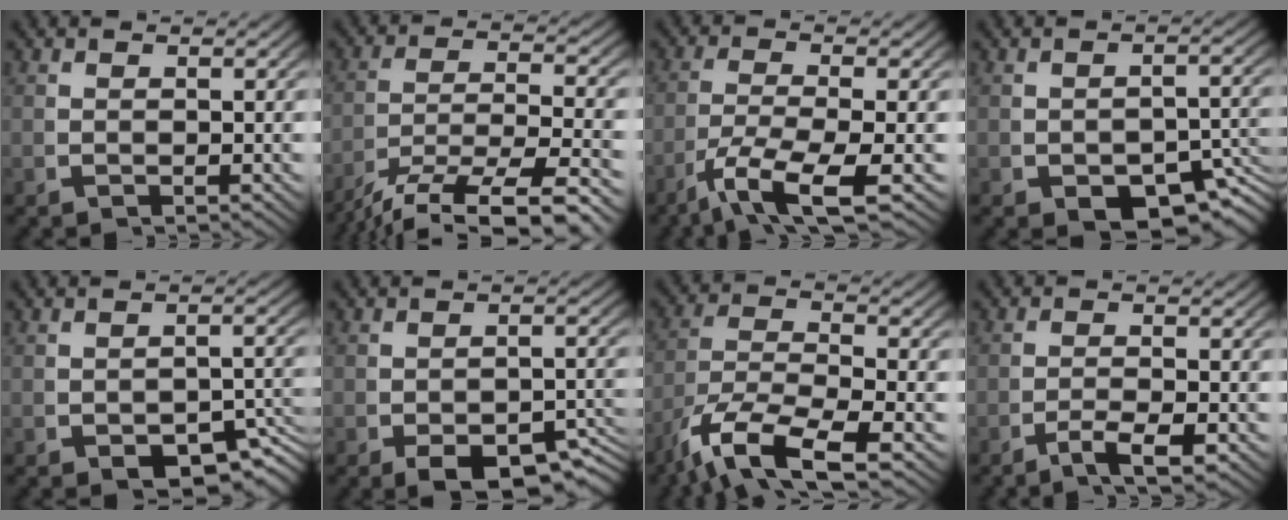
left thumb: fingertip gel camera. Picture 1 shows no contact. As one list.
[{"total": 10.3, "force": [-5.6, 5.2, 7.0], "torque": [-0.150, -0.052, -0.059]}, {"total": 6.7, "force": [-2.4, 2.7, 5.6], "torque": [-0.126, -0.026, -0.024]}, {"total": 5.8, "force": [-2.9, 3.1, 4.0], "torque": [-0.058, -0.024, -0.029]}, {"total": 4.9, "force": [-2.6, 2.4, 3.4], "torque": [-0.047, -0.018, -0.028]}, {"total": 5.7, "force": [-3.2, 2.6, 3.9], "torque": [-0.053, -0.020, -0.041]}, {"total": 8.7, "force": [-2.9, 4.7, 6.8], "torque": [-0.154, -0.032, -0.033]}, {"total": 2.8, "force": [-1.5, 0.7, 2.2], "torque": [-0.043, -0.006, -0.027]}]